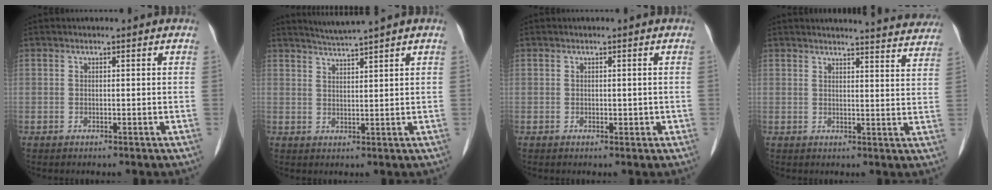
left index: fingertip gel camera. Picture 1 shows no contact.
{"total": 3.8, "force": [3.3, -1.4, 1.1], "torque": [-0.022, 0.001, 0.066]}
{"total": 0.9, "force": [-0.2, 0.6, 0.7], "torque": [-0.007, 0.001, -0.002]}
{"total": 13.2, "force": [13.0, 0.6, 2.6], "torque": [-0.012, -0.045, 0.128]}